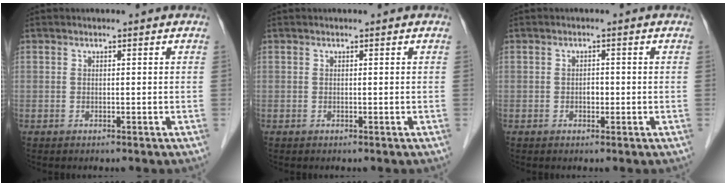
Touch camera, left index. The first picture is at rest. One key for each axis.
{"total": 0.0}
{"total": 1.2, "fx": -0.3, "fy": 0.8, "fz": 0.9, "tx": -0.013, "ty": 0.003, "tz": -0.005}